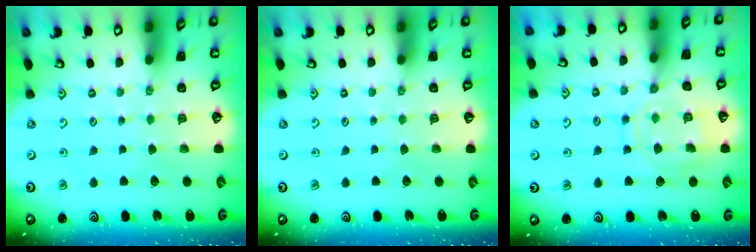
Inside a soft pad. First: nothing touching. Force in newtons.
{"total": 0.0}
{"total": 11.8, "press": 11.7, "slide": 1.0}